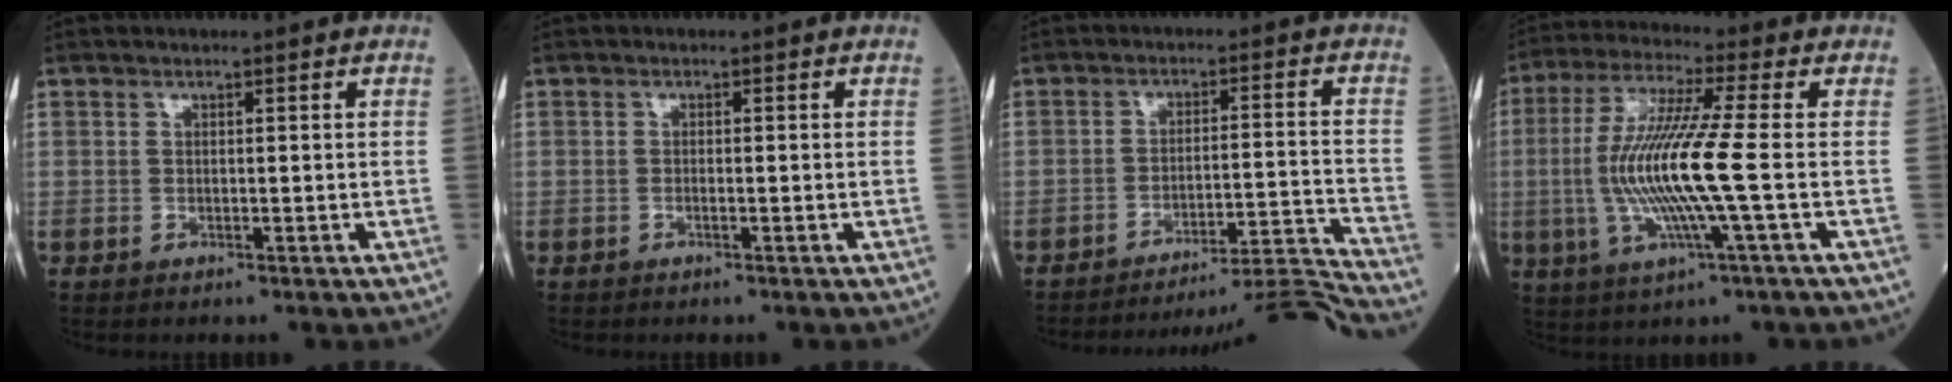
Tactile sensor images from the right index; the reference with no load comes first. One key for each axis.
{"total": 0.5, "fx": -0.3, "fy": 0.0, "fz": 0.4, "tx": -0.009, "ty": 0.000, "tz": -0.006}
{"total": 12.0, "fx": -11.3, "fy": -3.9, "fz": 0.3, "tx": 0.018, "ty": 0.014, "tz": -0.172}
{"total": 12.8, "fx": -1.4, "fy": -0.4, "fz": 12.7, "tx": -0.266, "ty": -0.001, "tz": -0.036}